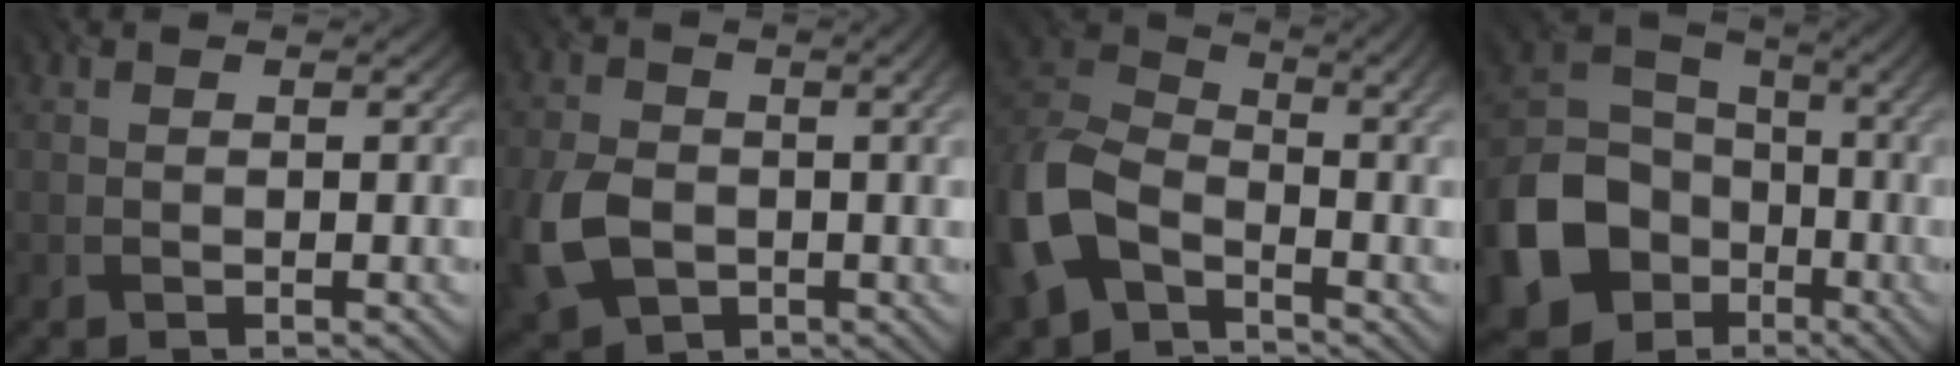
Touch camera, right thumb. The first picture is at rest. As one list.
[{"total": 9.0, "force": [-1.9, 6.0, 6.5], "torque": [-0.158, -0.024, -0.037]}, {"total": 12.1, "force": [-4.4, 7.1, 8.7], "torque": [-0.210, -0.011, -0.097]}, {"total": 14.9, "force": [-5.7, 11.7, 7.3], "torque": [-0.202, -0.038, -0.115]}]